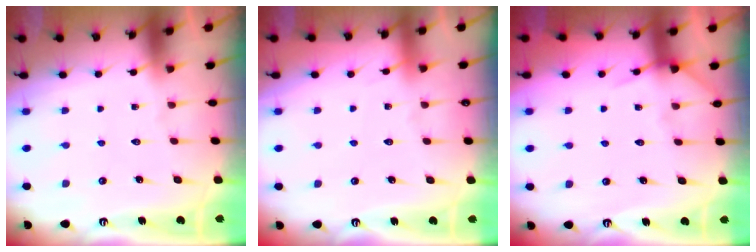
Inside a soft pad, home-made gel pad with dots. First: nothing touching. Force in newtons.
{"total": 2.6, "press": 2.6, "slide": 0.4}
{"total": 5.7, "press": 5.7, "slide": 0.8}